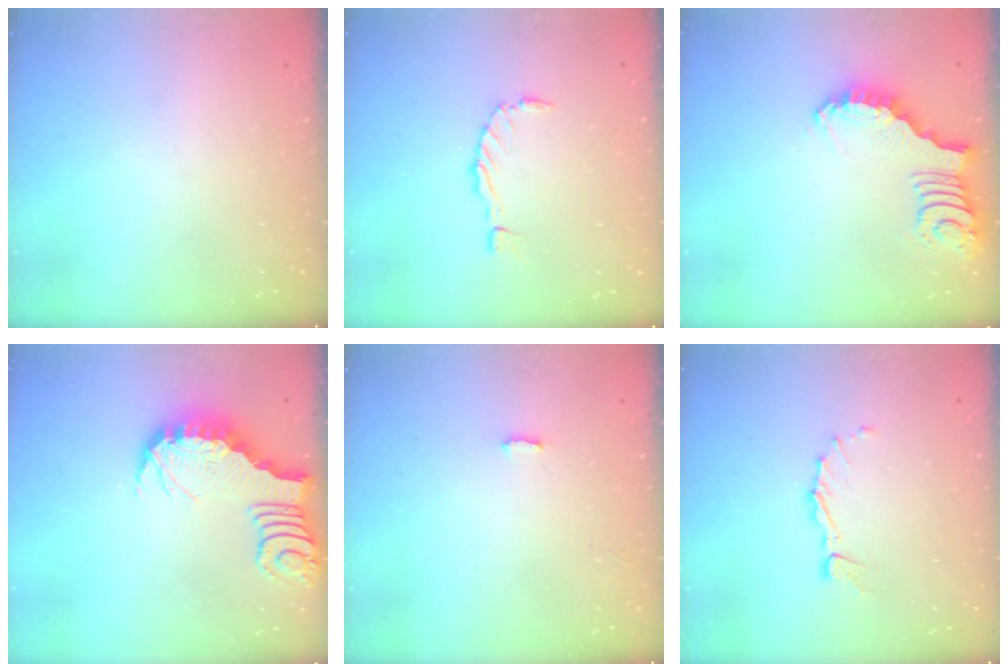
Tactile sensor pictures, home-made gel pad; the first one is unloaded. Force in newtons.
{"total": 0.0}
{"total": 2.9, "press": 2.9, "slide": 0.1}
{"total": 3.0, "press": 3.0, "slide": 0.4}
{"total": 3.6, "press": 3.6, "slide": 0.3}
{"total": 5.4, "press": 5.4, "slide": 0.3}